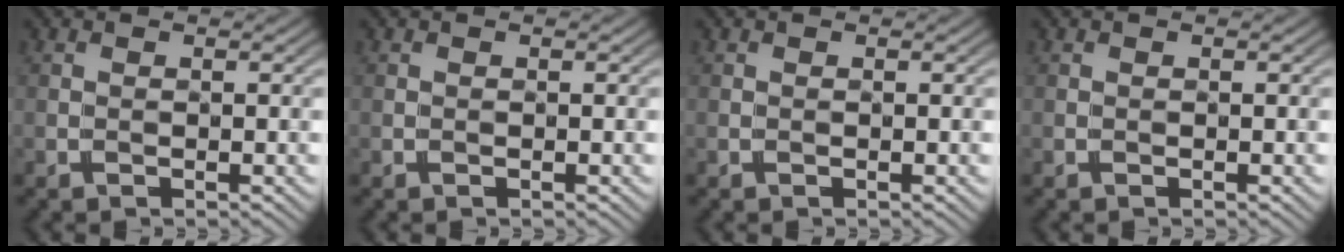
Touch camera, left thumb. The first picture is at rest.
{"total": 0.0}
{"total": 0.0}
{"total": 0.0}